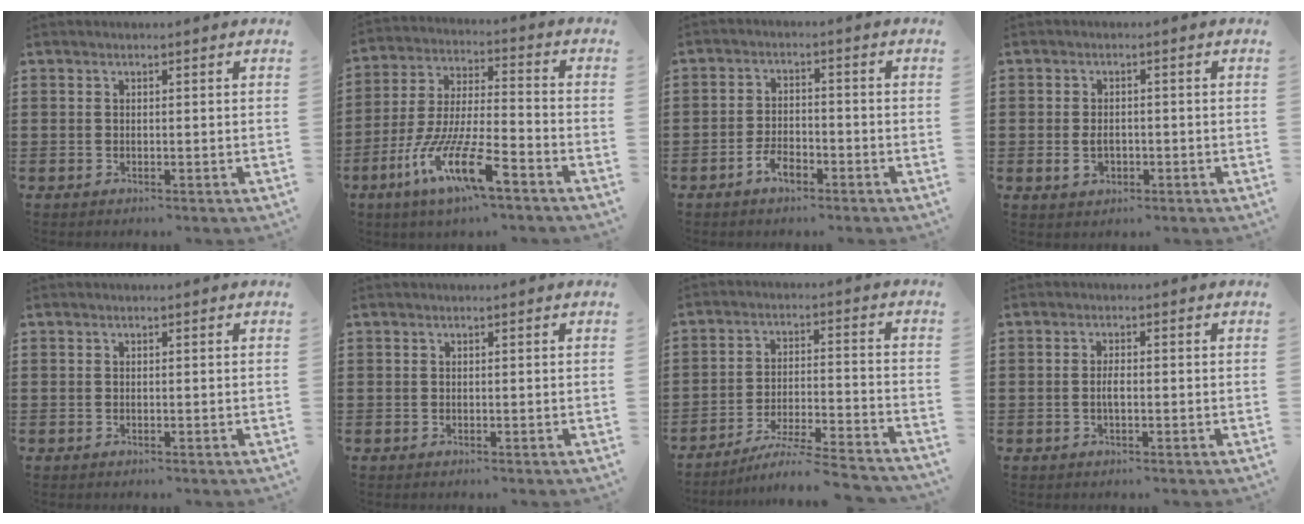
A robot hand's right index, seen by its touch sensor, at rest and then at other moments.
{"total": 13.0, "force": [-8.5, 2.5, 9.5], "torque": [-0.208, 0.004, -0.164]}
{"total": 3.8, "force": [-2.6, 1.6, 2.2], "torque": [-0.046, 0.005, -0.051]}
{"total": 3.0, "force": [-0.7, 1.9, 2.3], "torque": [-0.053, -0.003, -0.014]}
{"total": 0.0}
{"total": 0.0}
{"total": 6.2, "force": [-5.6, -0.3, 2.6], "torque": [-0.049, -0.010, -0.109]}
{"total": 1.8, "force": [-0.3, 0.7, 1.7], "torque": [-0.040, 0.002, -0.008]}